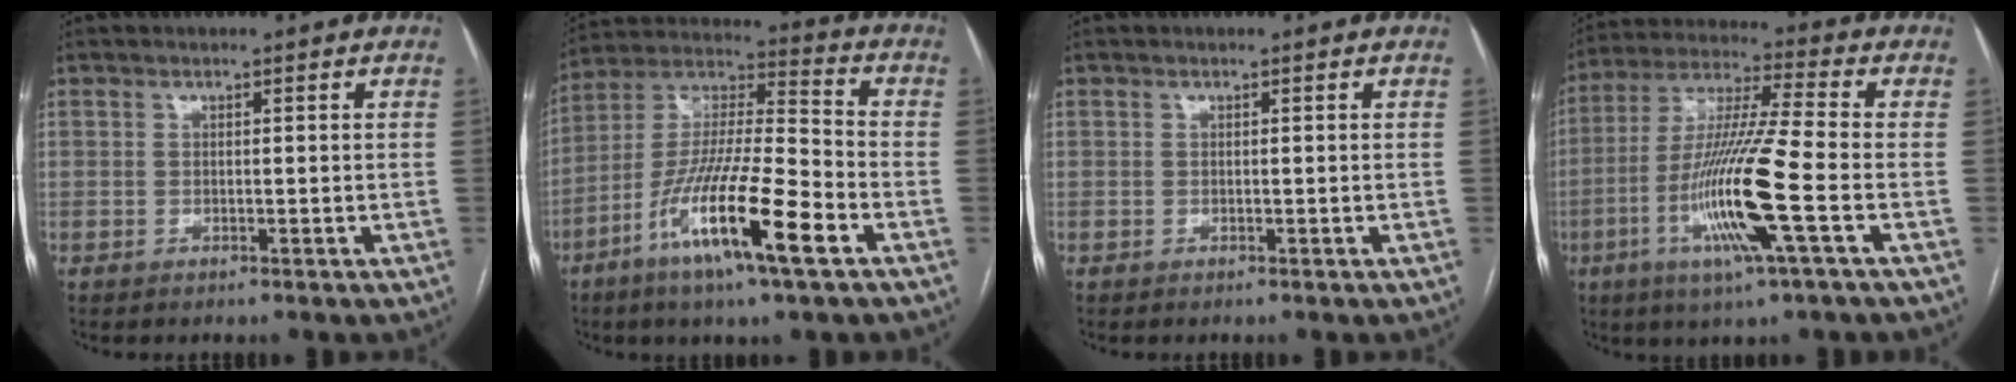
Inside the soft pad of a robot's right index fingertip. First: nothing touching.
{"total": 17.9, "force": [-8.2, 1.6, 15.8], "torque": [-0.309, -0.024, -0.151]}
{"total": 0.0}
{"total": 15.7, "force": [-4.8, -0.3, 15.0], "torque": [-0.302, -0.013, -0.095]}